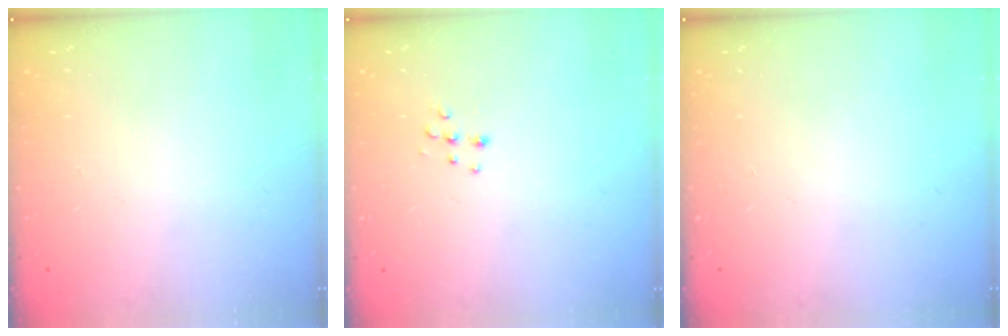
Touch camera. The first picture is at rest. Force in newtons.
{"total": 6.7, "press": 6.7, "slide": 0.4}
{"total": 0.0}